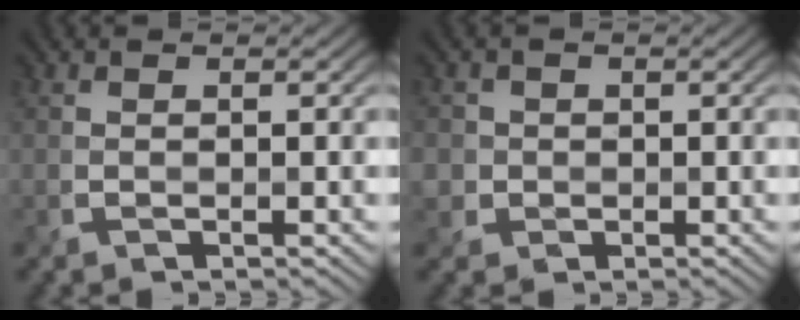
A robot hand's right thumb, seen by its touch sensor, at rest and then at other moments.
{"total": 2.5, "force": [0.2, 2.5, 0.2], "torque": [-0.016, -0.004, 0.005]}